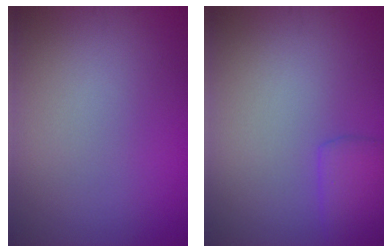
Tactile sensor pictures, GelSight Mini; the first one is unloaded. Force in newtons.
{"total": 2.5, "press": 2.5, "slide": 0.2}